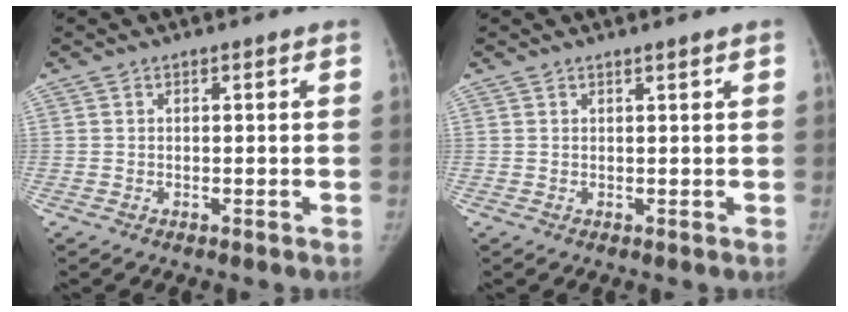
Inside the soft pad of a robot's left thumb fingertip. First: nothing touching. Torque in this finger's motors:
{"motor_torque": [-0.50, 0.02, -0.18, 0.23, 0.00]}